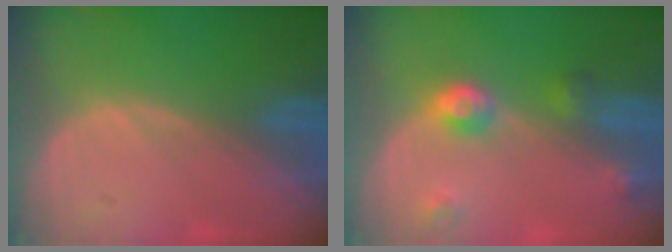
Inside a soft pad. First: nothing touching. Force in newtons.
{"total": 4.7, "press": 4.3, "slide": 2.0}